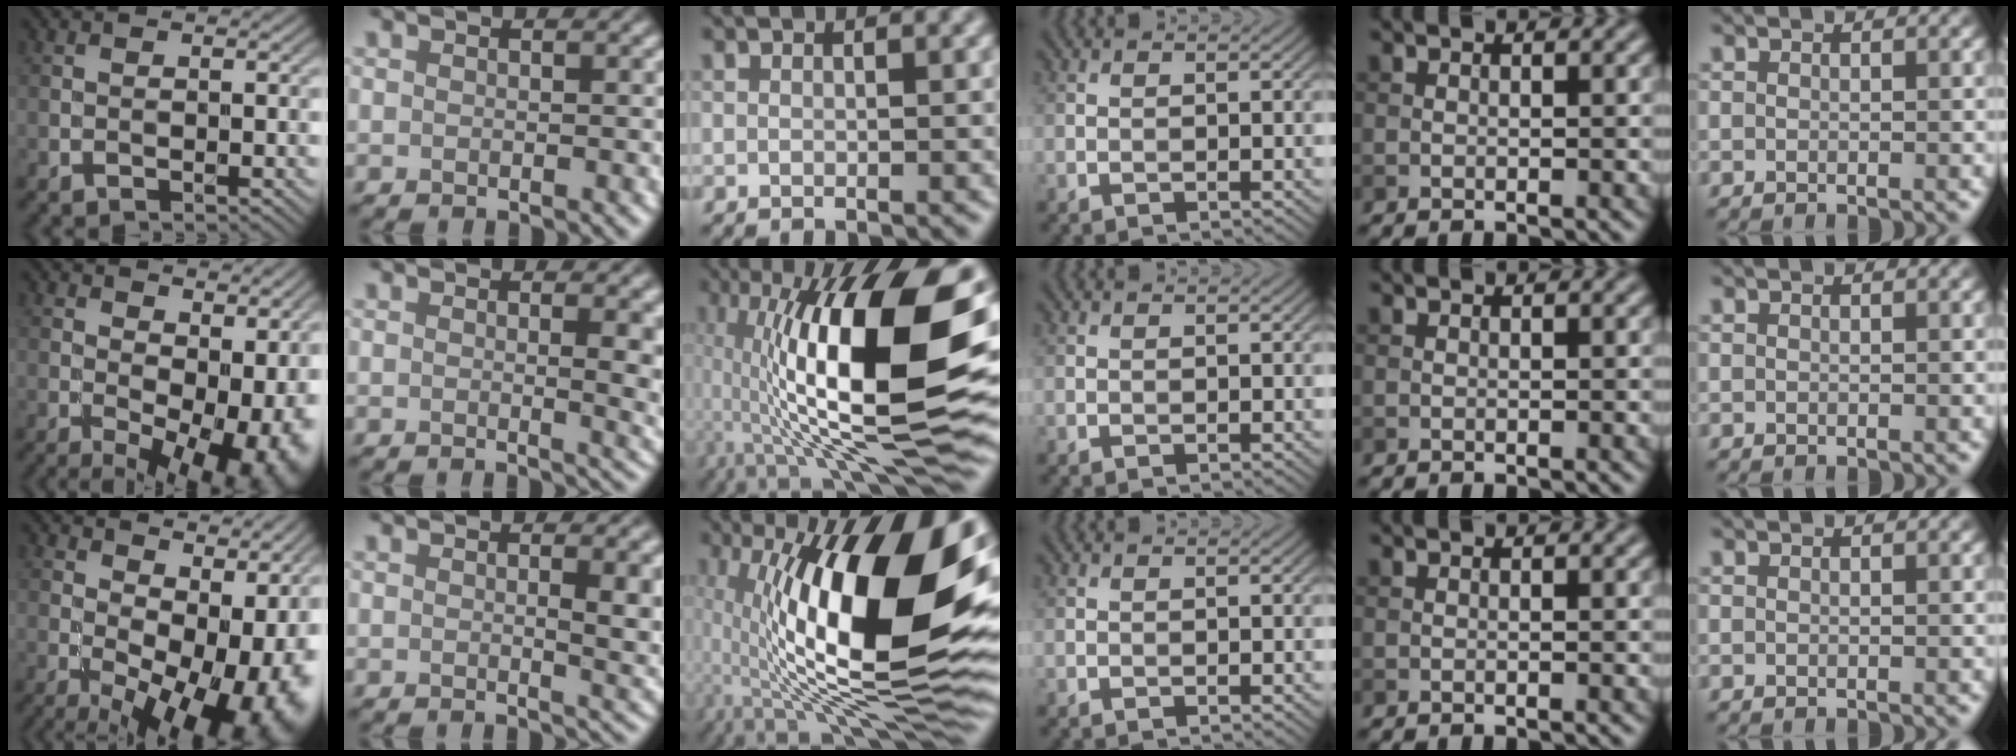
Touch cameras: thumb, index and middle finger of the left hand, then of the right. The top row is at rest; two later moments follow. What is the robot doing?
{"motion": "unscrew", "object": "dispenser bottle"}